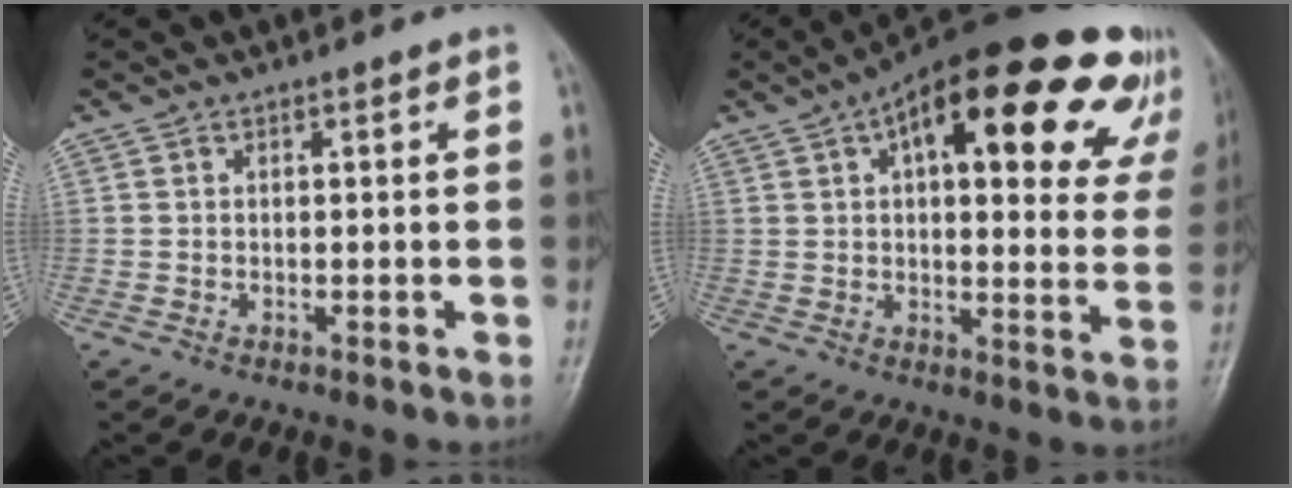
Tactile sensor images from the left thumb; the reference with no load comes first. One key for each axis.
{"total": 28.4, "fx": 14.2, "fy": 11.2, "fz": 21.9, "tx": -0.275, "ty": 0.011, "tz": 0.185}